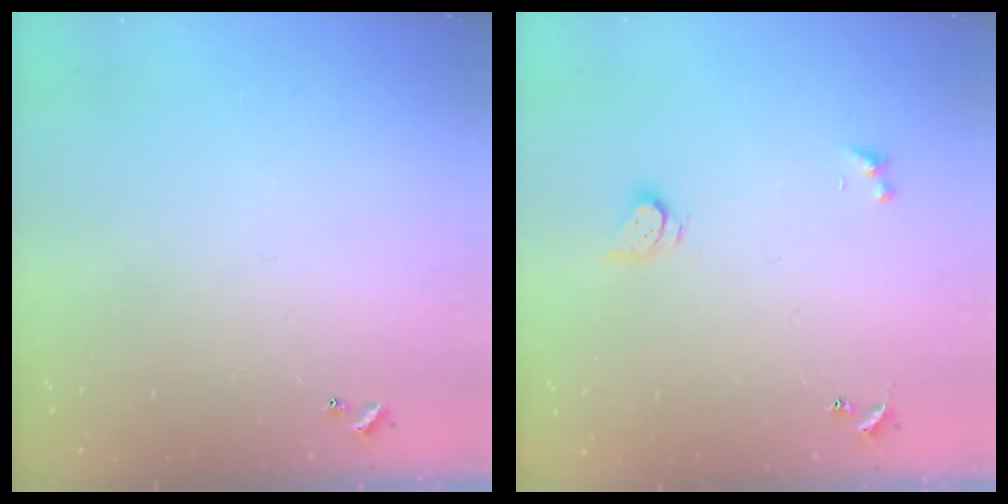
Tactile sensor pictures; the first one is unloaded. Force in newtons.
{"total": 2.6, "press": 2.6, "slide": 0.2}